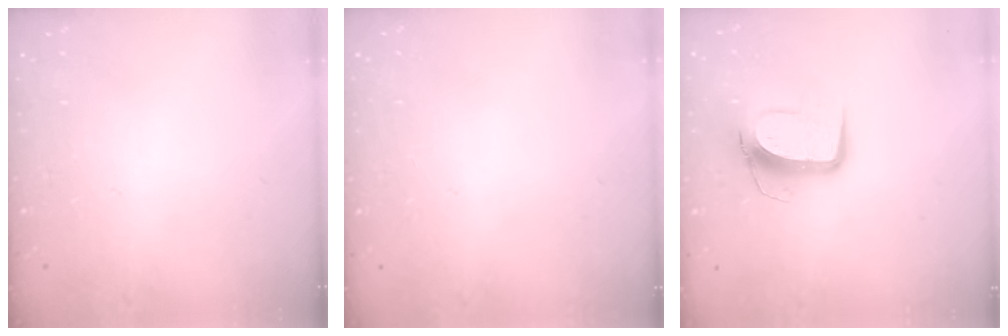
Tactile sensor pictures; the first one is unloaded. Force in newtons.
{"total": 0.0}
{"total": 10.8, "press": 10.8, "slide": 0.7}